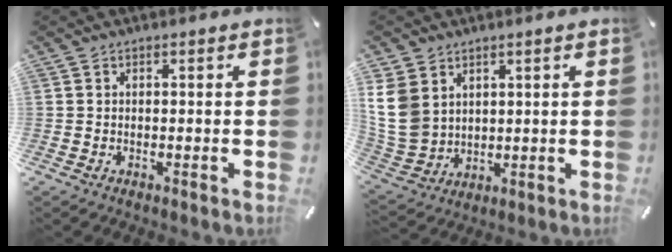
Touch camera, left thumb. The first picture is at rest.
{"total": 10.9, "force": [3.5, 9.0, 5.0], "torque": [-0.145, -0.014, 0.066]}